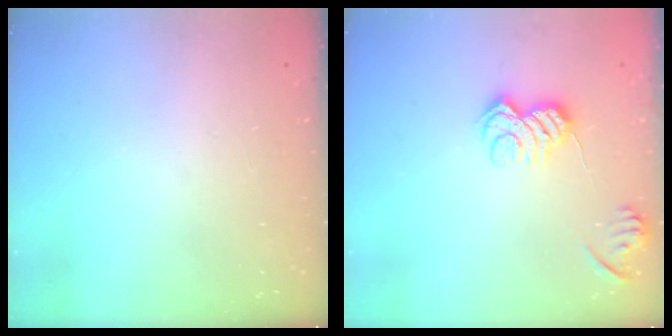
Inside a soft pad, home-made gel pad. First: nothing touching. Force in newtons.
{"total": 9.6, "press": 9.6, "slide": 0.3}